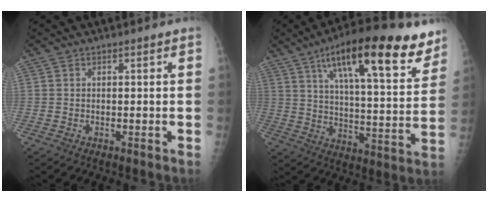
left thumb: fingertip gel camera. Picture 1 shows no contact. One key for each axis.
{"total": 25.0, "fx": 14.6, "fy": 7.4, "fz": 18.9, "tx": -0.255, "ty": -0.033, "tz": 0.221}